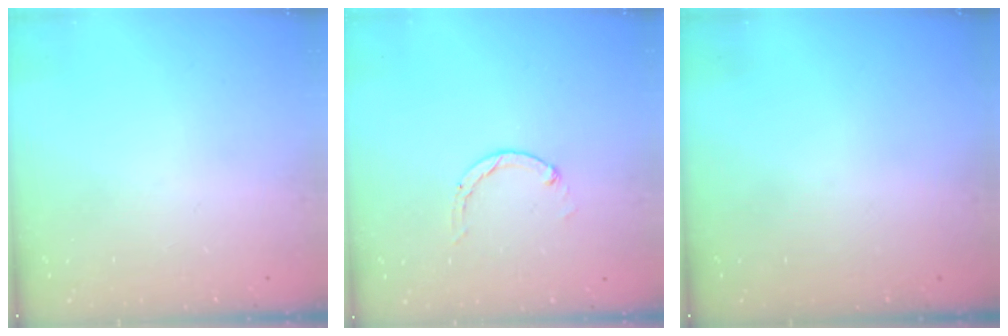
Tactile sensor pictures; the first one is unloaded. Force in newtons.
{"total": 0.0}
{"total": 0.0}